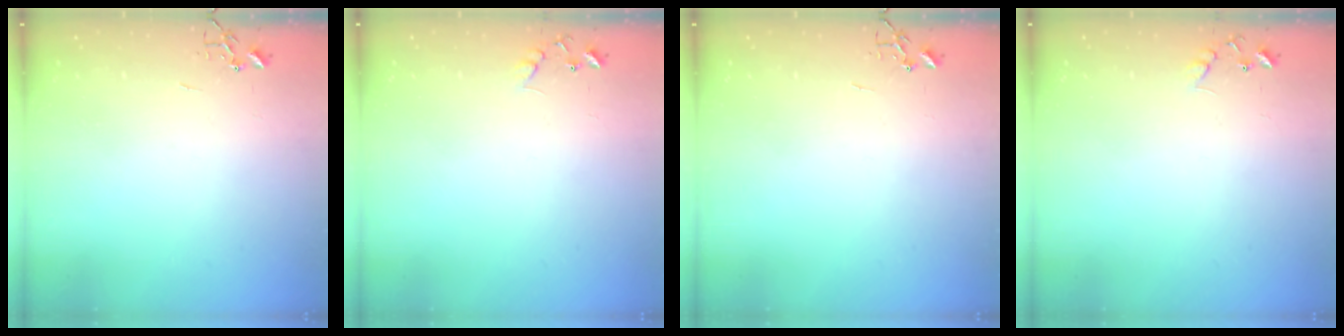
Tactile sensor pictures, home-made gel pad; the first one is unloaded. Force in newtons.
{"total": 8.9, "press": 8.9, "slide": 0.5}
{"total": 0.0}
{"total": 8.9, "press": 8.9, "slide": 0.5}